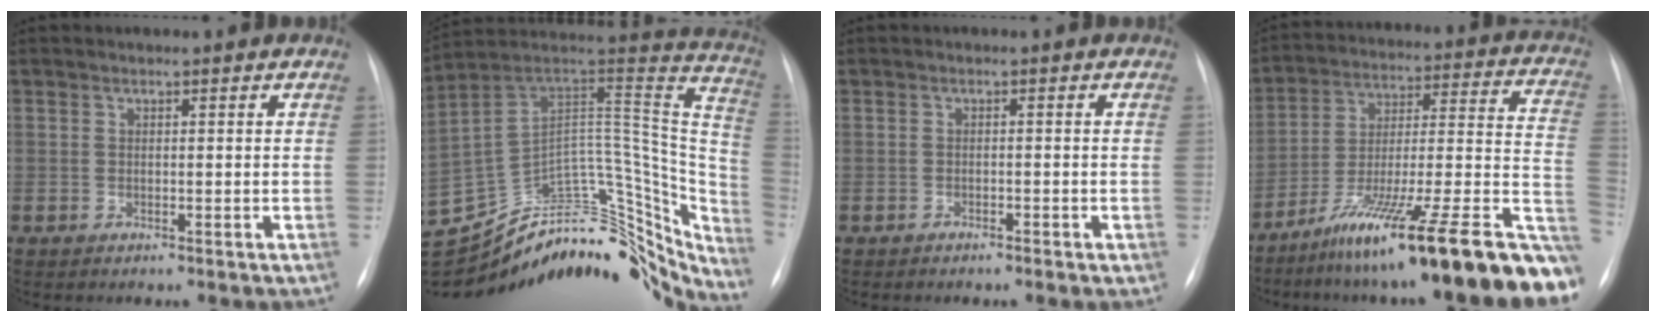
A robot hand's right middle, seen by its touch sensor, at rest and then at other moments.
{"total": 35.0, "force": [-28.7, 15.3, 13.0], "torque": [-0.181, 0.065, -0.364]}
{"total": 1.1, "force": [-0.8, 0.5, 0.7], "torque": [-0.015, 0.000, -0.010]}
{"total": 29.3, "force": [-20.3, 3.0, 20.9], "torque": [-0.209, 0.004, -0.317]}